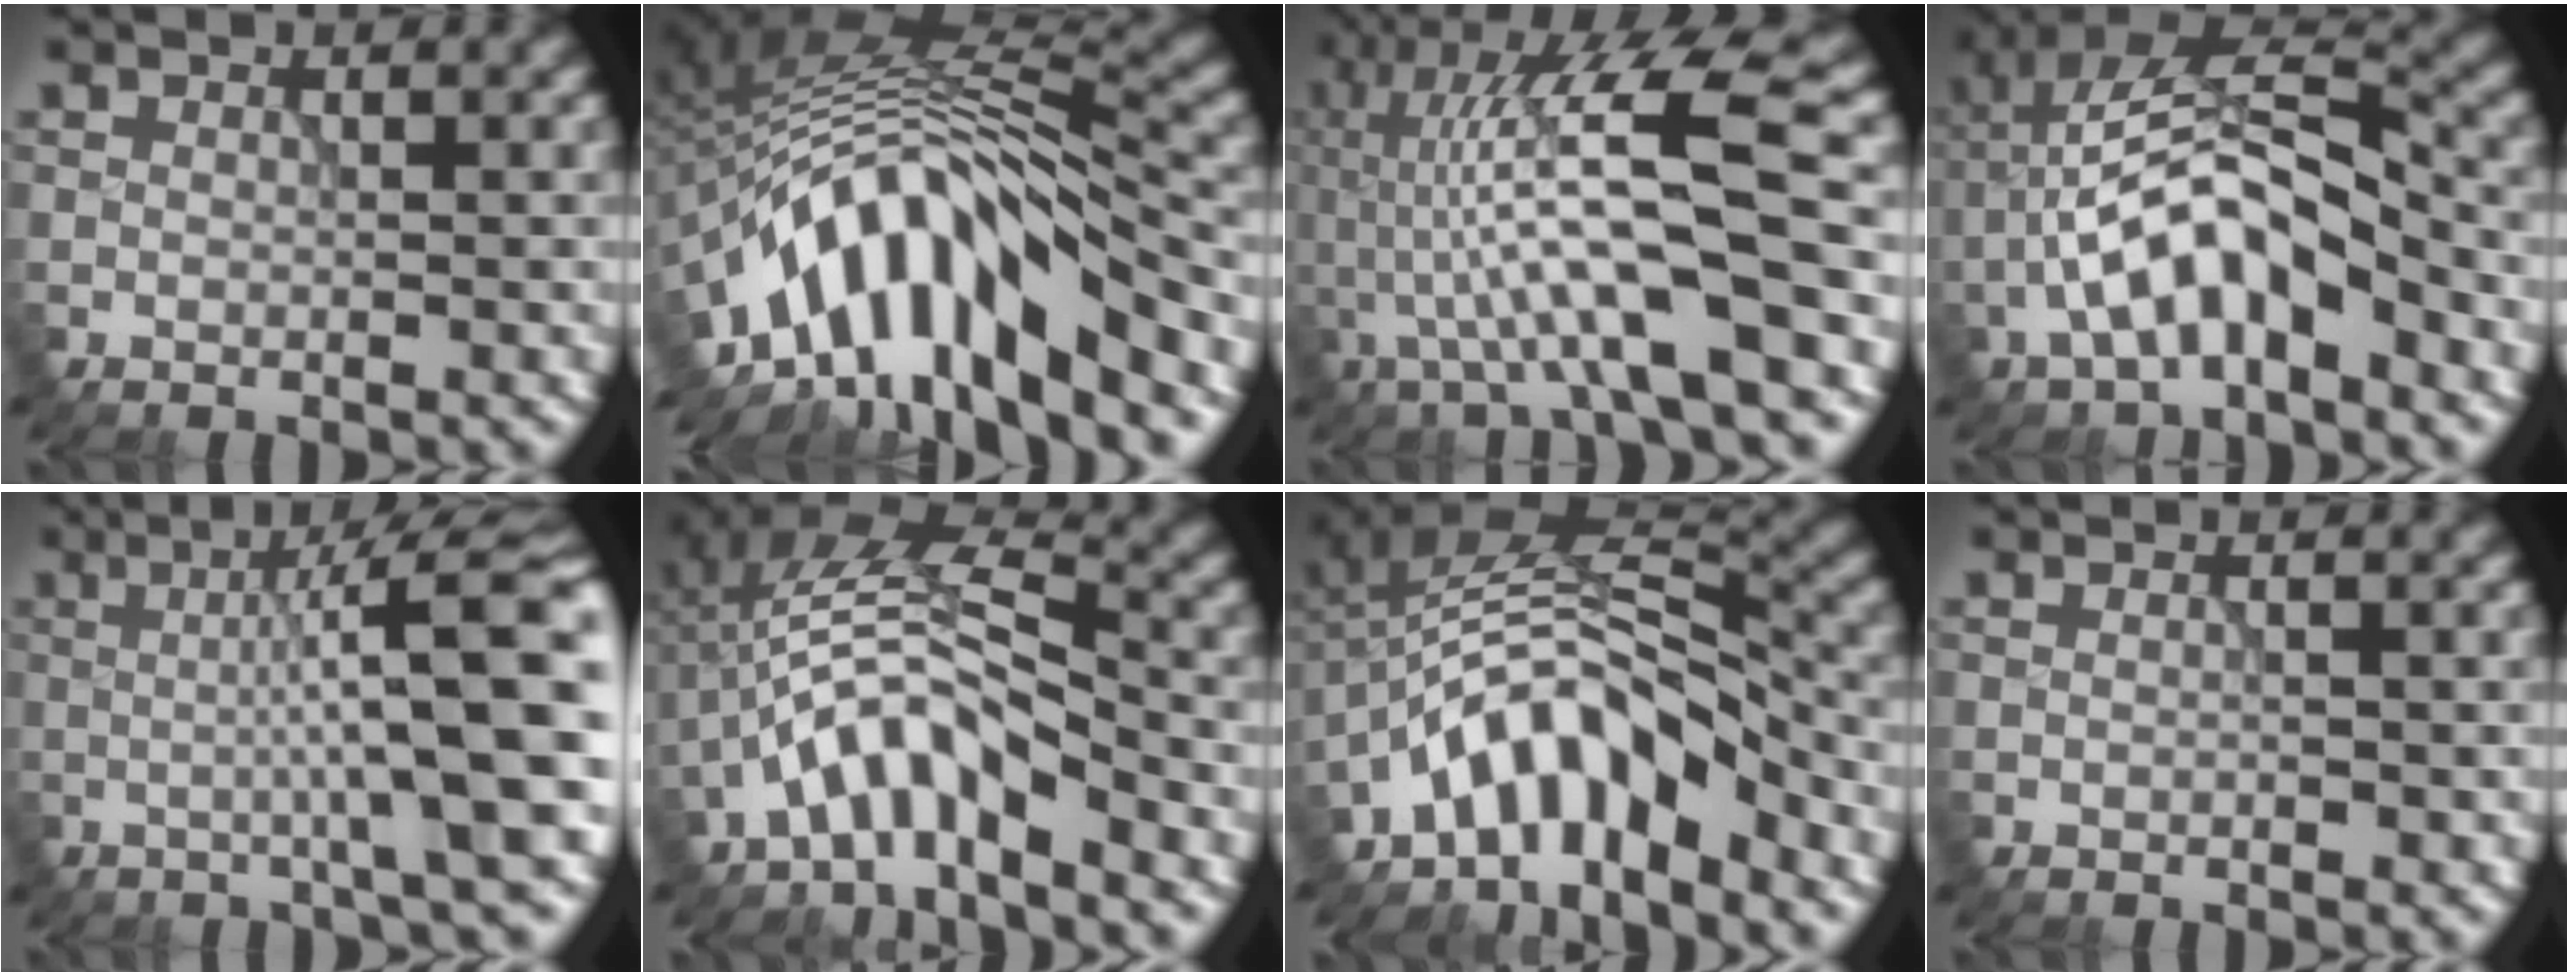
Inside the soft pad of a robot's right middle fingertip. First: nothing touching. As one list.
[{"total": 12.4, "force": [-6.6, 4.1, 9.6], "torque": [-0.153, 0.011, -0.114]}, {"total": 11.8, "force": [-1.0, 2.3, 11.5], "torque": [-0.210, 0.027, -0.020]}, {"total": 8.0, "force": [-2.9, 3.2, 6.7], "torque": [-0.127, 0.024, -0.055]}, {"total": 11.8, "force": [0.1, 1.9, 11.7], "torque": [-0.145, 0.016, 0.000]}, {"total": 6.7, "force": [-3.4, 2.3, 5.3], "torque": [-0.097, 0.017, -0.069]}, {"total": 8.4, "force": [-4.9, 3.3, 5.9], "torque": [-0.088, 0.018, -0.097]}, {"total": 0.6, "force": [-0.2, 0.2, 0.5], "torque": [-0.011, 0.000, -0.004]}]